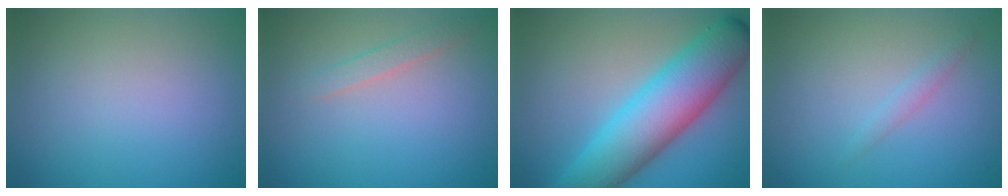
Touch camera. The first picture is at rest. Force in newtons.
{"total": 1.3, "press": 1.3, "slide": 0.1}
{"total": 9.8, "press": 9.8, "slide": 0.2}
{"total": 1.0, "press": 1.0, "slide": 0.1}